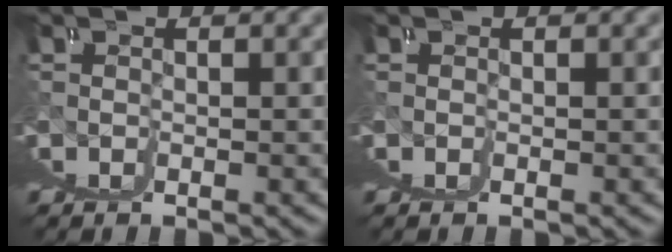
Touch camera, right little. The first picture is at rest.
{"total": 0.0}